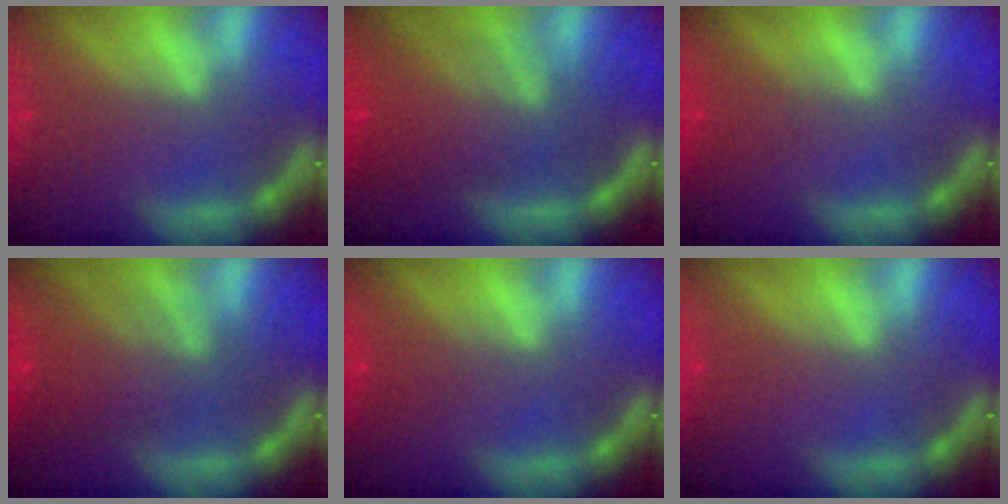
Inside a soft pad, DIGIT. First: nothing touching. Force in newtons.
{"total": 7.6}
{"total": 1.5}
{"total": 6.0}
{"total": 1.5}
{"total": 0.0}